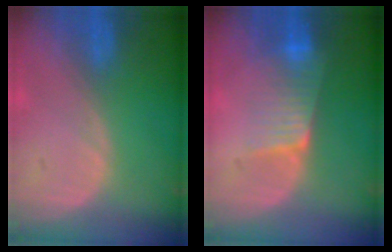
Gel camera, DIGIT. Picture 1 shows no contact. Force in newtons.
{"total": 6.4, "press": 5.5, "slide": 3.3}